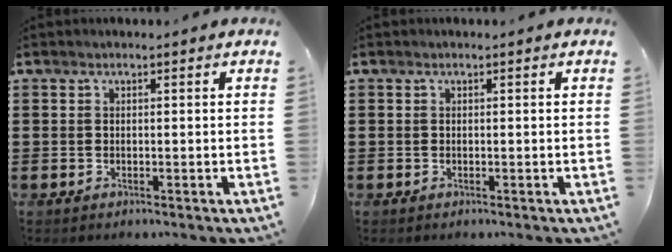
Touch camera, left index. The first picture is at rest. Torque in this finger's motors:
{"motor_torque": [0.00, 0.00, 0.00, 0.00]}